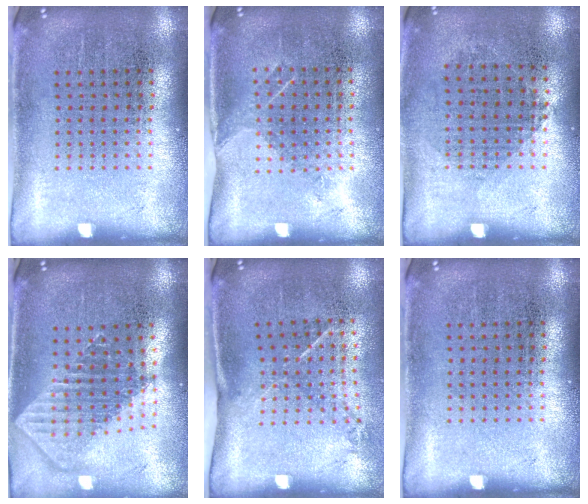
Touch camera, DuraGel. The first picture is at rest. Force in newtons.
{"total": 1.1, "press": 0.9, "slide": 0.7}
{"total": 0.9, "press": 0.8, "slide": 0.4}
{"total": 1.9, "press": 1.5, "slide": 1.1}
{"total": 1.5, "press": 1.0, "slide": 1.1}
{"total": 0.0}